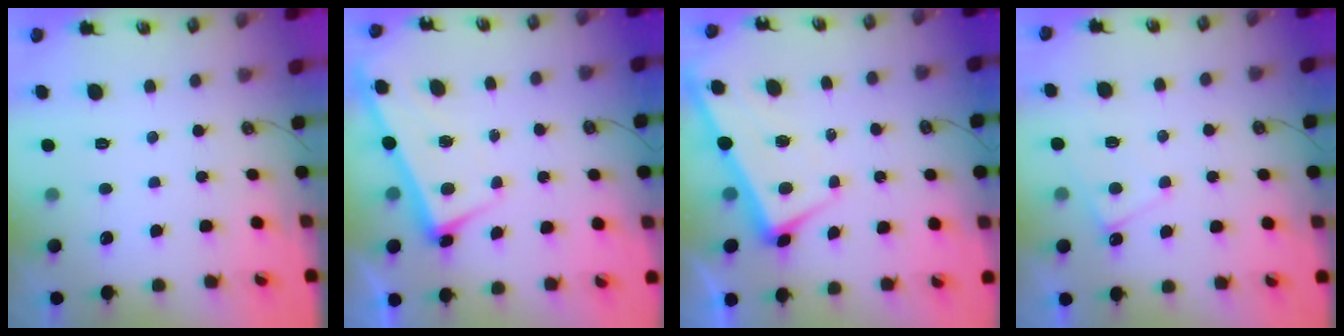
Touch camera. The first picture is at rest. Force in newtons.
{"total": 2.5, "press": 2.4, "slide": 0.7}
{"total": 1.7, "press": 1.6, "slide": 0.5}
{"total": 1.7, "press": 1.7, "slide": 0.4}